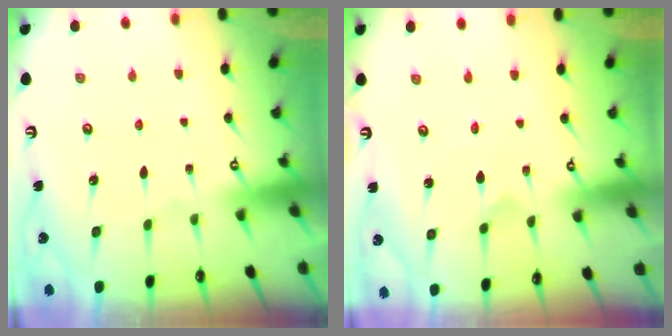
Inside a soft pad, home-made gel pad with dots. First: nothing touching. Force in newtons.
{"total": 0.0}